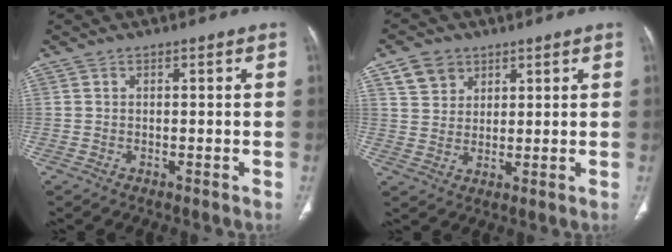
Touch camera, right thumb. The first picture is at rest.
{"total": 5.9, "force": [3.4, 4.5, 1.8], "torque": [-0.014, -0.014, 0.066]}